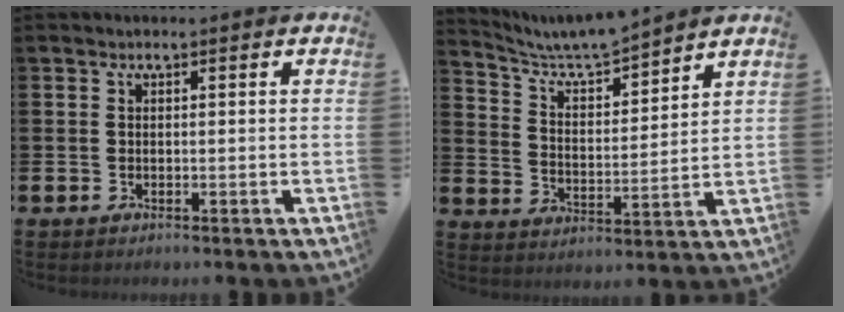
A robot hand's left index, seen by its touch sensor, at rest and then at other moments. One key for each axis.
{"total": 6.9, "fx": 6.6, "fy": 0.6, "fz": 1.7, "tx": -0.065, "ty": -0.046, "tz": 0.116}